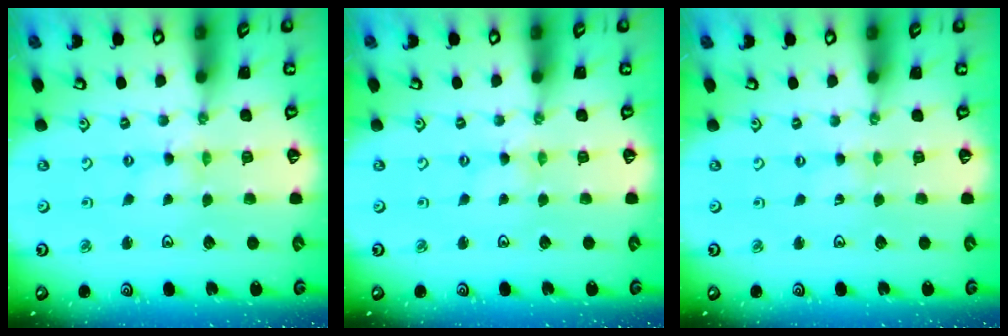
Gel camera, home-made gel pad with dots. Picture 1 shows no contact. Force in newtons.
{"total": 0.0}
{"total": 0.0}